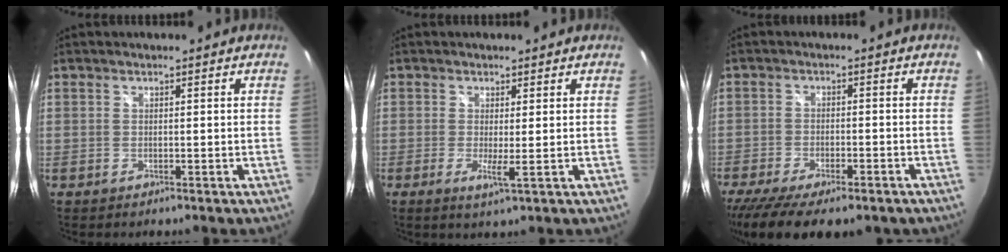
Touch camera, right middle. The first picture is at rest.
{"total": 2.7, "force": [-0.2, -0.3, 2.7], "torque": [-0.051, -0.008, -0.005]}
{"total": 15.2, "force": [-11.4, 4.9, 8.9], "torque": [-0.194, -0.053, -0.175]}